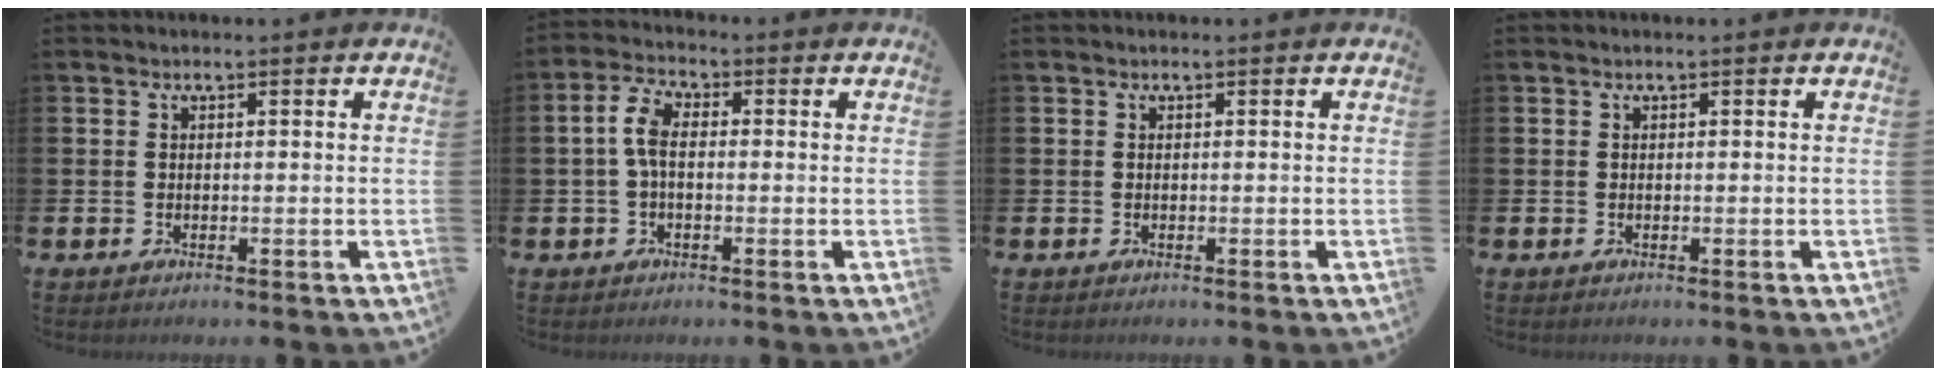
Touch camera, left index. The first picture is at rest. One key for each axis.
{"total": 4.8, "fx": 0.4, "fy": 2.6, "fz": 4.0, "tx": -0.086, "ty": 0.009, "tz": 0.004}
{"total": 0.0}
{"total": 0.0}